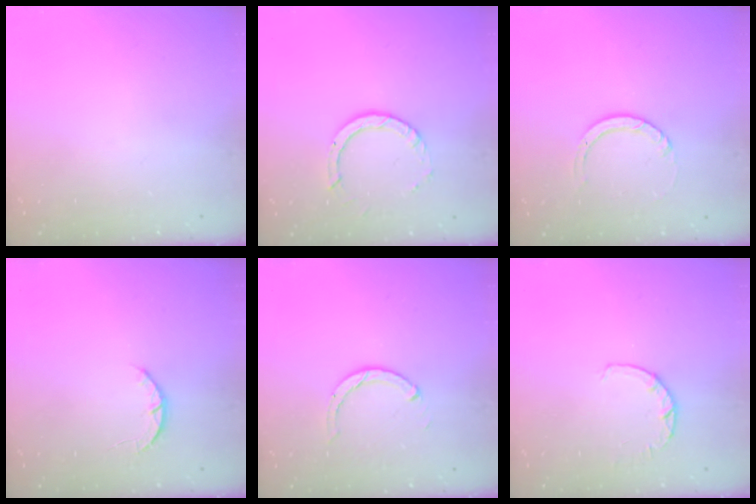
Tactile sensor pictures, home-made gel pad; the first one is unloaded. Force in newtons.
{"total": 4.7, "press": 4.7, "slide": 0.4}
{"total": 3.0, "press": 3.0, "slide": 0.3}
{"total": 2.6, "press": 2.5, "slide": 0.4}
{"total": 1.9, "press": 1.9, "slide": 0.2}
{"total": 2.8, "press": 2.7, "slide": 0.5}